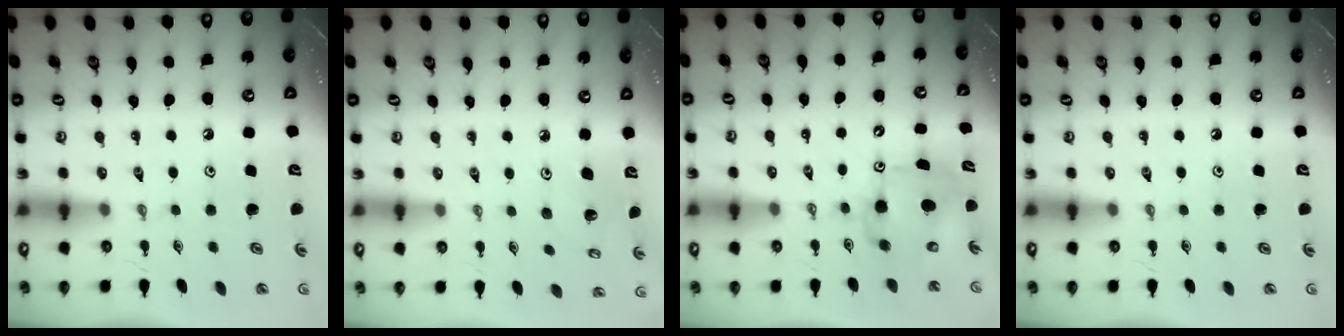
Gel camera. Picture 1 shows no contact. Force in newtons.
{"total": 3.3, "press": 3.1, "slide": 1.1}
{"total": 7.8, "press": 7.7, "slide": 1.5}
{"total": 0.0}